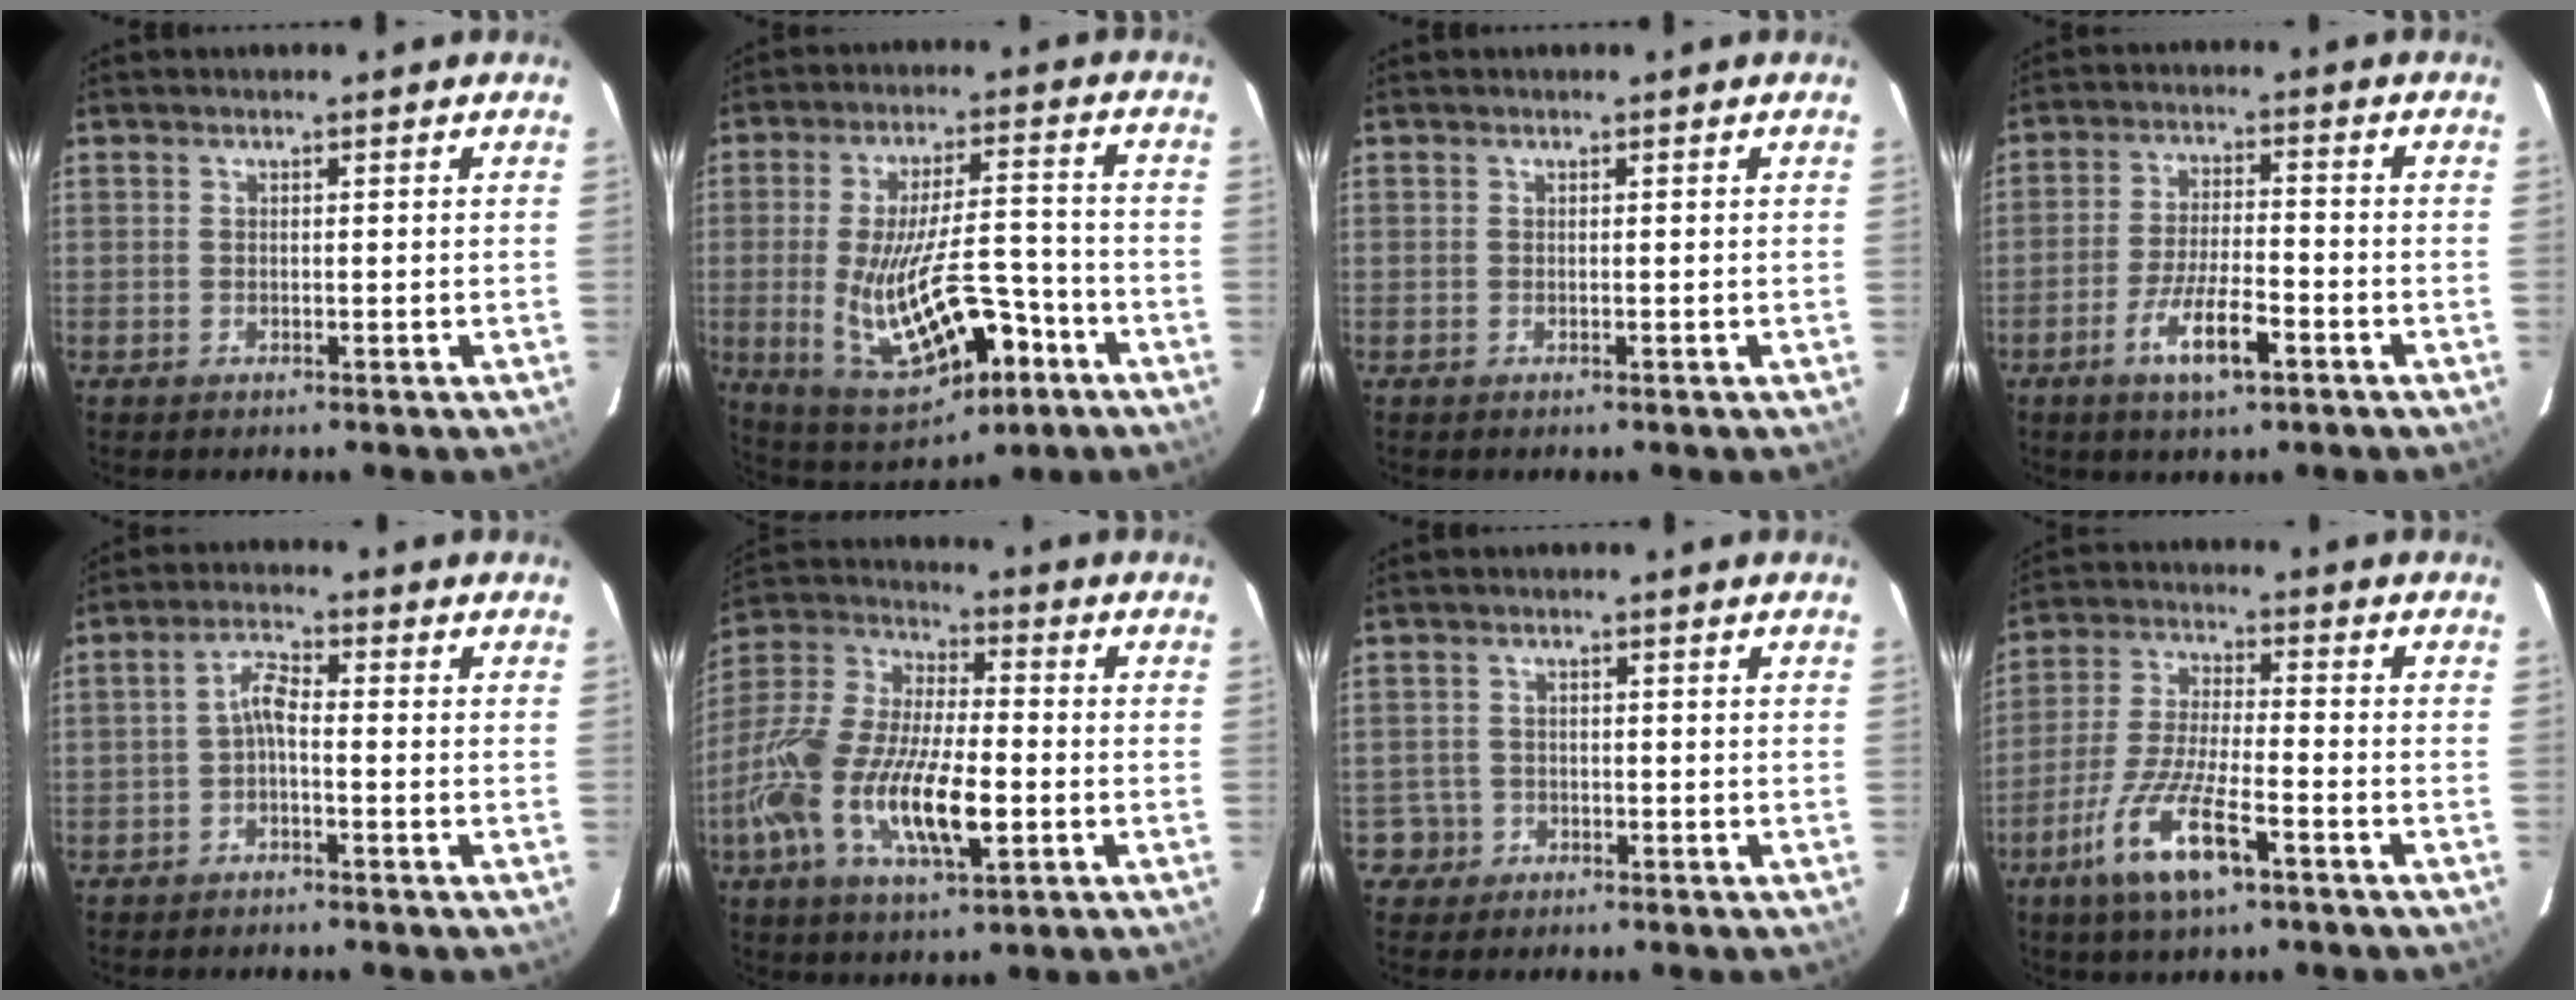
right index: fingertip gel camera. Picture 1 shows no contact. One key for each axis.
{"total": 18.3, "fx": -6.5, "fy": 7.2, "fz": 15.5, "tx": -0.295, "ty": -0.020, "tz": -0.077}
{"total": 0.0}
{"total": 8.6, "fx": -4.6, "fy": 2.0, "fz": 7.0, "tx": -0.142, "ty": -0.007, "tz": -0.080}
{"total": 3.1, "fx": -1.4, "fy": 0.4, "fz": 2.7, "tx": -0.061, "ty": 0.010, "tz": -0.029}
{"total": 20.3, "fx": -6.3, "fy": 7.4, "fz": 17.8, "tx": -0.368, "ty": -0.017, "tz": -0.122}
{"total": 3.2, "fx": -1.3, "fy": 3.0, "fz": -0.2, "tx": 0.004, "ty": 0.020, "tz": -0.020}
{"total": 12.6, "fx": -6.9, "fy": 2.8, "fz": 10.2, "tx": -0.219, "ty": -0.014, "tz": -0.131}